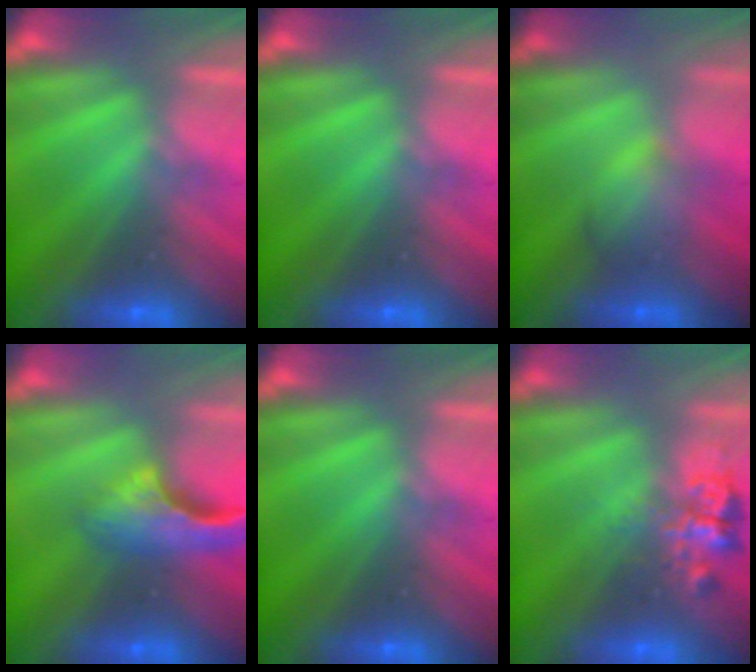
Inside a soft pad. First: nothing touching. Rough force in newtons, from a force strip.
{"total": 0.0}
{"total": 2.1}
{"total": 5.3}
{"total": 0.0}
{"total": 2.4}